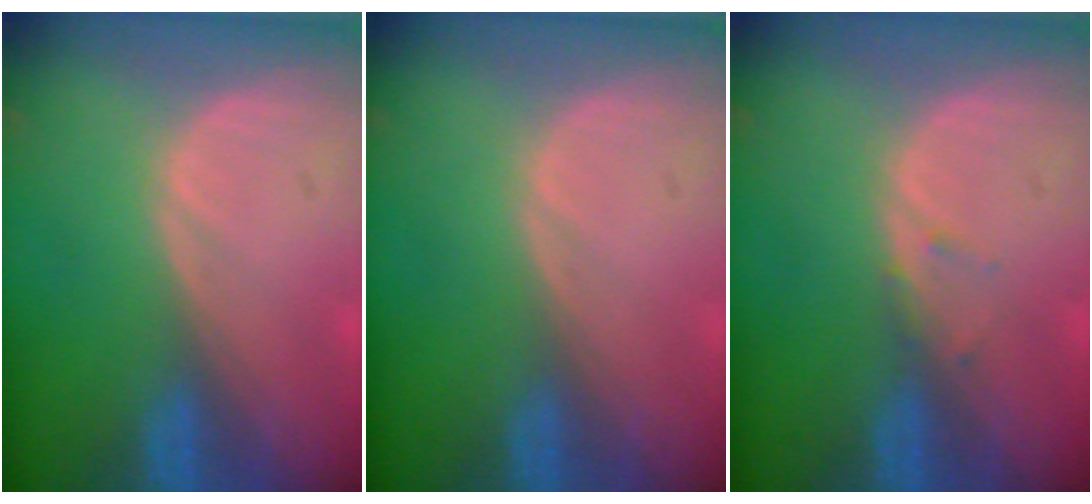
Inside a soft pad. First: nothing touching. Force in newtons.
{"total": 0.0}
{"total": 0.8, "press": 0.8, "slide": 0.2}